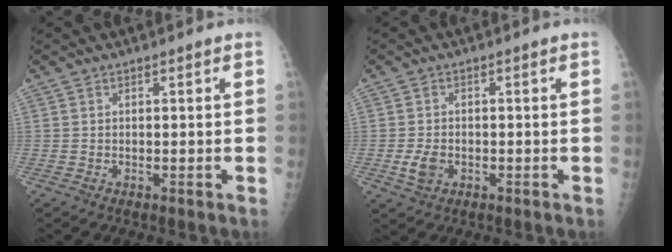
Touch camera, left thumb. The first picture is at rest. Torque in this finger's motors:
{"motor_torque": [-0.36, 0.39, 0.37, 0.04, 0.10]}